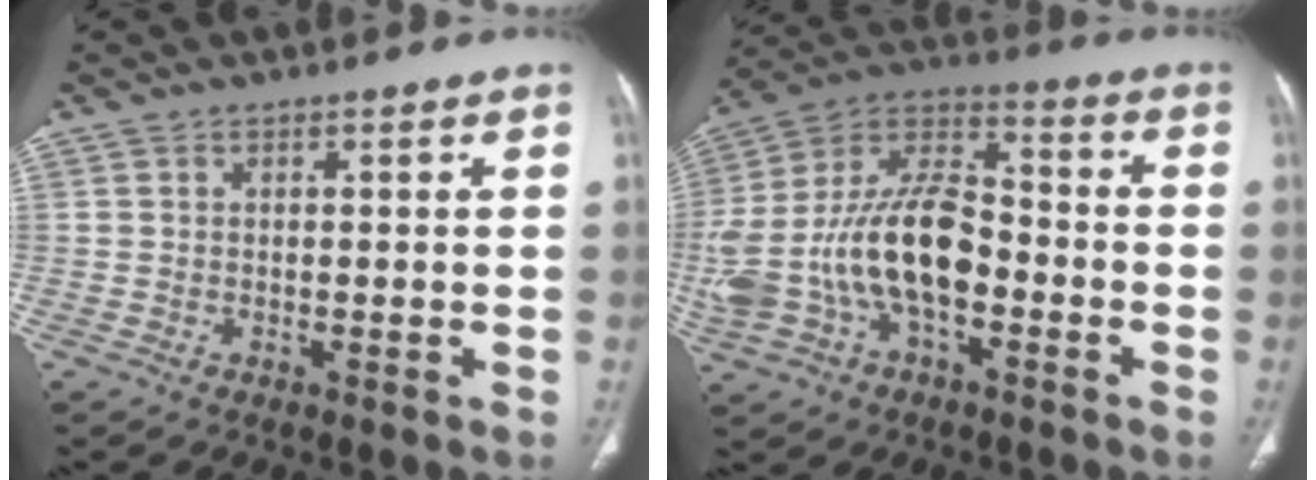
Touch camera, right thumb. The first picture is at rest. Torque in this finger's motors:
{"motor_torque": [2.63, 2.38, 1.94, -0.83, 0.26]}